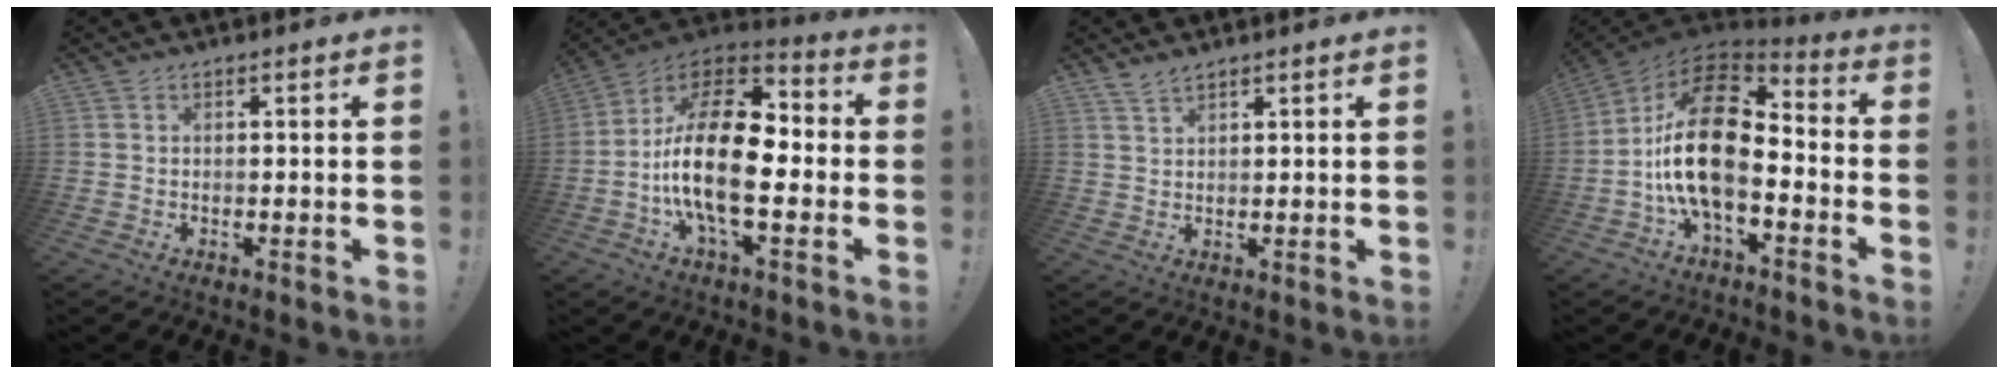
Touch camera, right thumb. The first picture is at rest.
{"total": 21.2, "force": [-2.4, 9.6, 18.8], "torque": [-0.365, 0.016, -0.043]}
{"total": 2.8, "force": [2.4, 0.6, 1.2], "torque": [-0.021, -0.017, 0.044]}
{"total": 20.7, "force": [-2.0, 11.0, 17.5], "torque": [-0.340, 0.019, -0.032]}